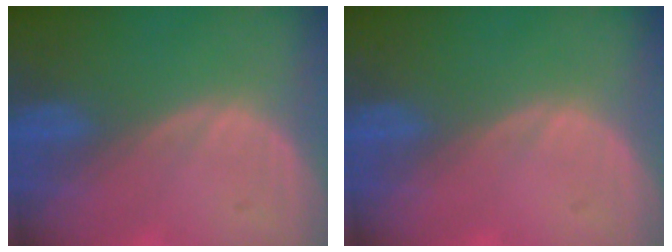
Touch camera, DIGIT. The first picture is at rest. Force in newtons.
{"total": 0.0}